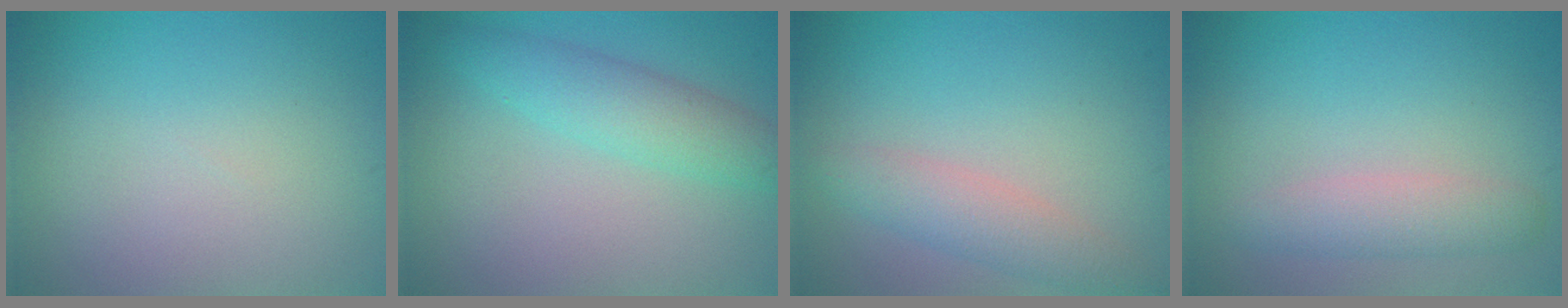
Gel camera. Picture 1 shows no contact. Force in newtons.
{"total": 3.5, "press": 3.5, "slide": 0.2}
{"total": 2.9, "press": 2.9, "slide": 0.2}
{"total": 2.7, "press": 2.7, "slide": 0.1}